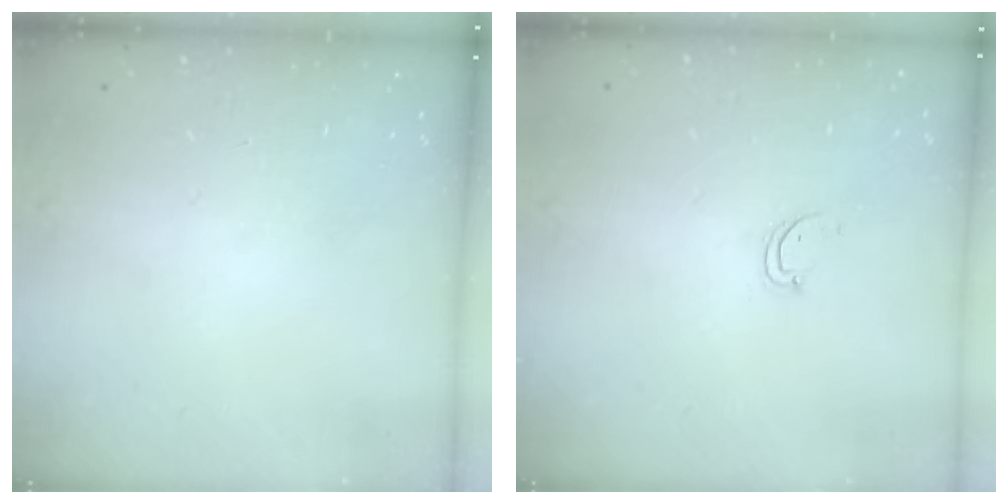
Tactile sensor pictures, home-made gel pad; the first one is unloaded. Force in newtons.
{"total": 2.6, "press": 2.6, "slide": 0.3}